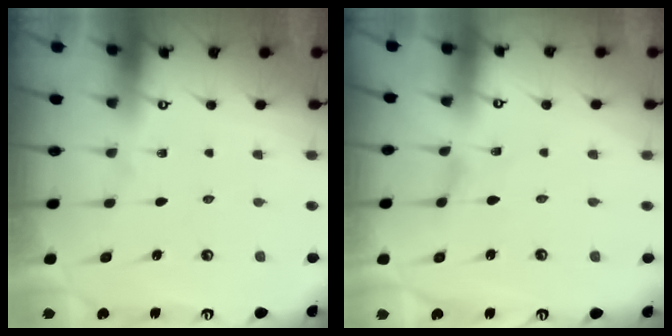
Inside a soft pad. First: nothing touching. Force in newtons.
{"total": 0.0}